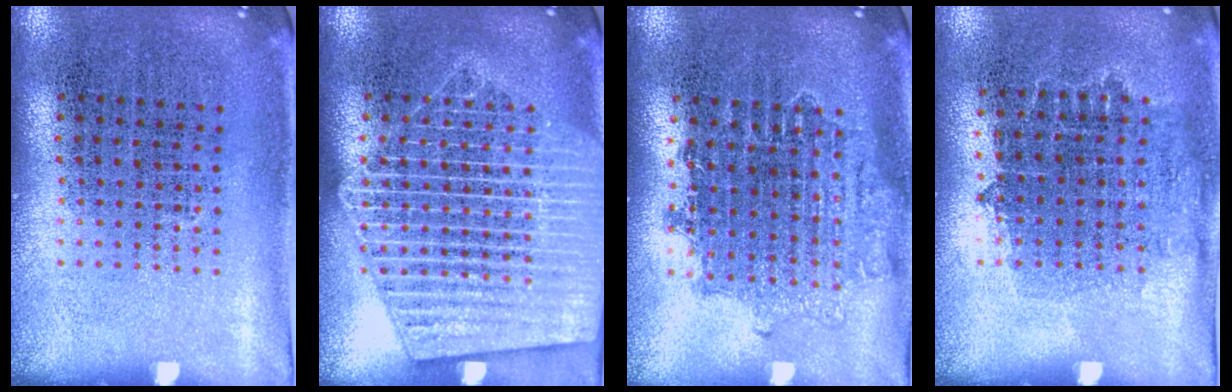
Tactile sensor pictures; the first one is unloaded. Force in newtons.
{"total": 3.7, "press": 3.6, "slide": 0.5}
{"total": 1.5, "press": 1.2, "slide": 0.8}
{"total": 0.8, "press": 0.7, "slide": 0.4}